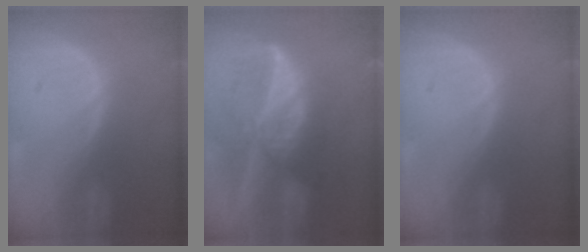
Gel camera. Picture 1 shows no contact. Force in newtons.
{"total": 9.4, "press": 8.2, "slide": 4.6}
{"total": 0.0}